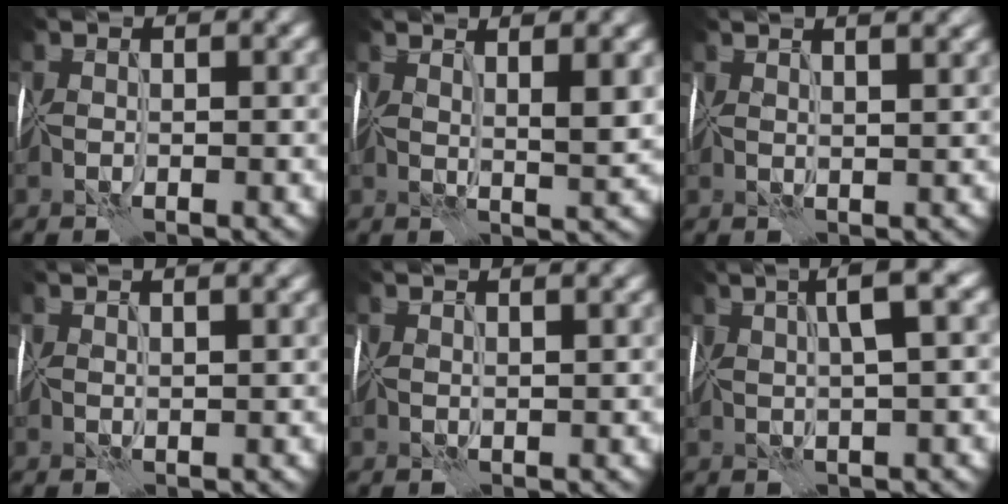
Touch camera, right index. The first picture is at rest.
{"total": 4.6, "force": [2.6, 0.8, 3.7], "torque": [-0.044, 0.000, 0.048]}
{"total": 5.5, "force": [3.8, 2.1, 3.3], "torque": [-0.036, 0.039, 0.041]}
{"total": 3.5, "force": [2.6, 1.0, 2.1], "torque": [-0.014, 0.018, 0.034]}
{"total": 2.7, "force": [2.3, 0.5, 1.3], "torque": [-0.008, 0.010, 0.032]}
{"total": 3.6, "force": [2.3, -0.3, 2.8], "torque": [-0.038, 0.020, 0.041]}